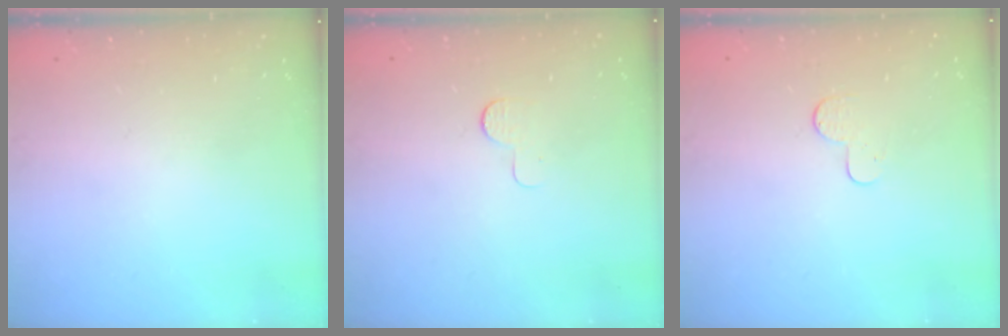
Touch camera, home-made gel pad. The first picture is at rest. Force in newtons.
{"total": 3.6, "press": 3.6, "slide": 0.3}
{"total": 5.3, "press": 5.3, "slide": 0.5}